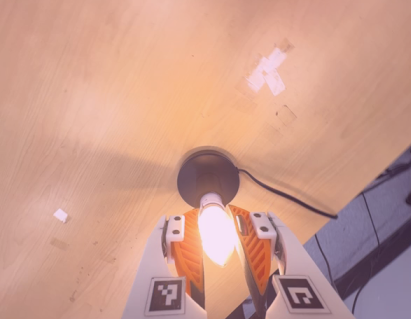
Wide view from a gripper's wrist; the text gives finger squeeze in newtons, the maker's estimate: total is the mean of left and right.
{"total": 13.9, "left": 13.8, "right": 13.9}